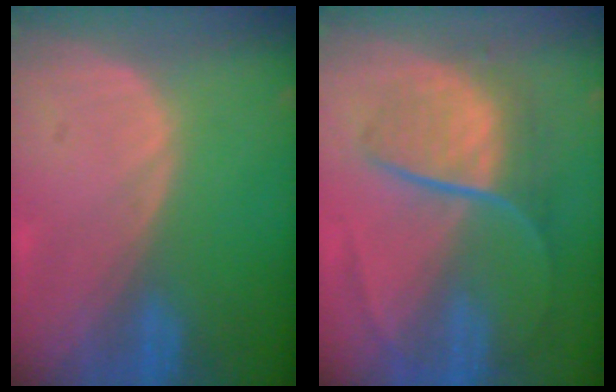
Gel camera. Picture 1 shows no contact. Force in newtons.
{"total": 9.1, "press": 7.5, "slide": 5.2}